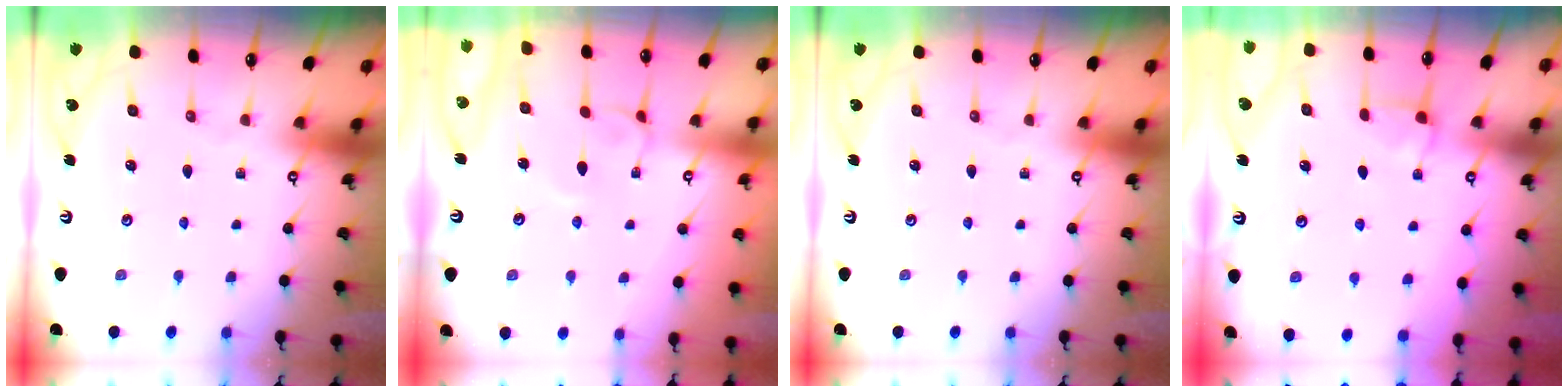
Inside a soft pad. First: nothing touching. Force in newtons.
{"total": 2.5, "press": 2.5, "slide": 0.3}
{"total": 0.0}
{"total": 1.7, "press": 1.6, "slide": 0.7}